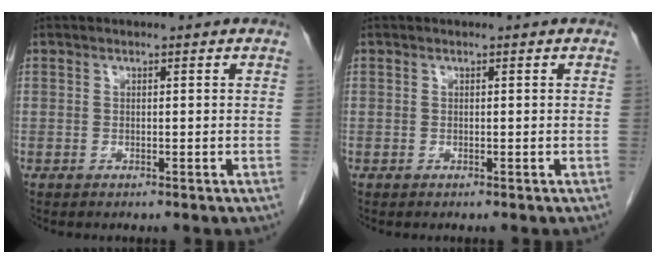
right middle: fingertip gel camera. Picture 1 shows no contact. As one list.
[{"total": 0.0}]